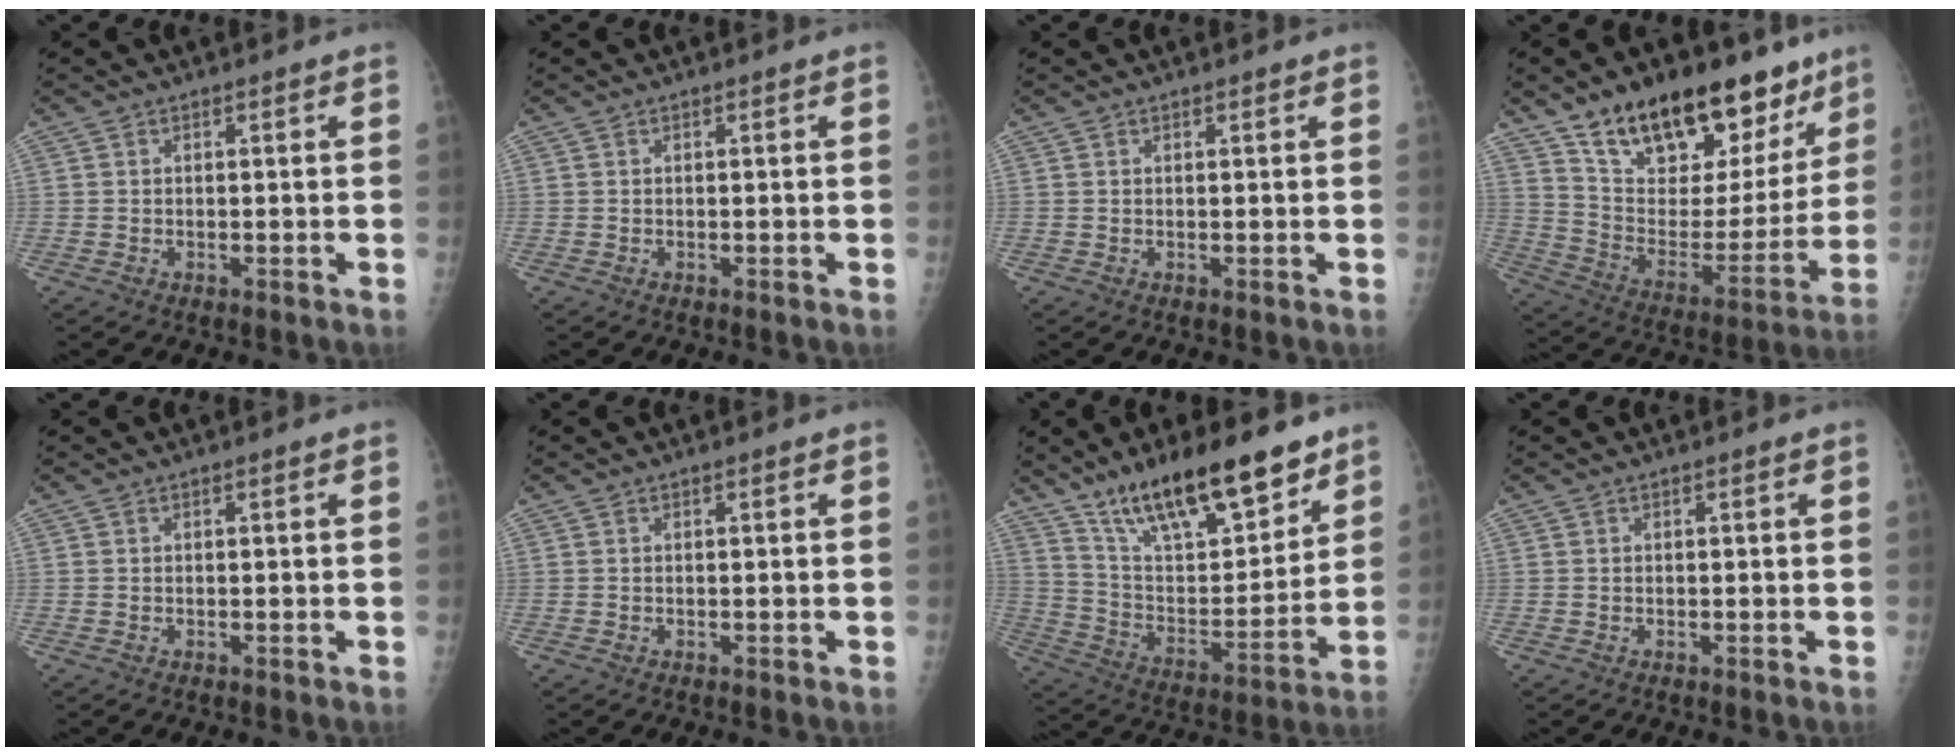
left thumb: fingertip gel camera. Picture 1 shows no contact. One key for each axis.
{"total": 0.0}
{"total": 0.5, "fx": 0.4, "fy": 0.4, "fz": 0.1, "tx": 0.001, "ty": -0.002, "tz": 0.003}
{"total": 26.5, "fx": 17.7, "fy": 12.7, "fz": 15.1, "tx": -0.185, "ty": -0.063, "tz": 0.288}
{"total": 0.0}
{"total": 0.0}
{"total": 22.7, "fx": 15.8, "fy": 7.9, "fz": 14.2, "tx": -0.190, "ty": -0.064, "tz": 0.273}
{"total": 0.0}